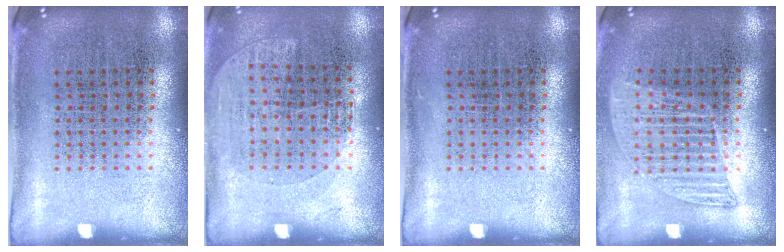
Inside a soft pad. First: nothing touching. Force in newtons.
{"total": 1.2, "press": 1.0, "slide": 0.7}
{"total": 0.0}
{"total": 1.2, "press": 1.1, "slide": 0.4}